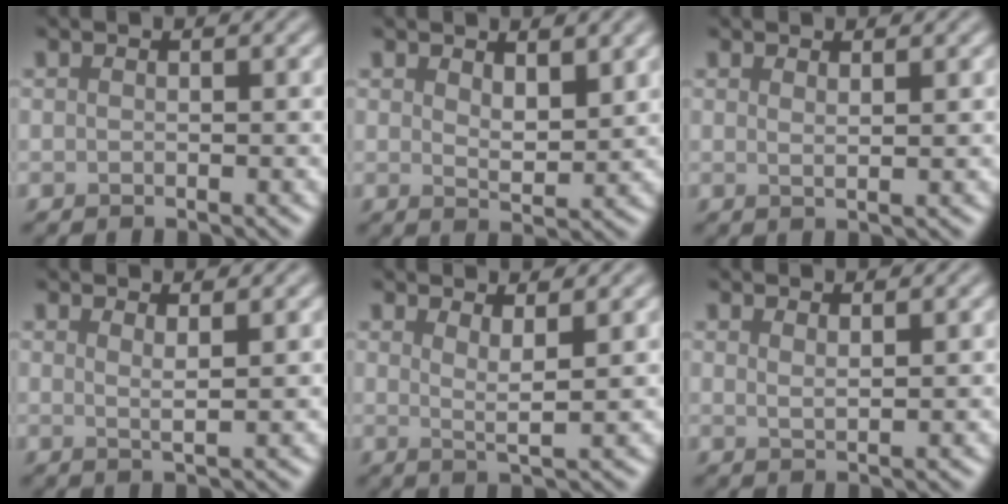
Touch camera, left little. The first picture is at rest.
{"total": 3.4, "force": [1.8, 1.4, 2.5], "torque": [-0.044, -0.006, 0.034]}
{"total": 1.2, "force": [0.8, 0.3, 0.8], "torque": [-0.009, 0.000, 0.012]}
{"total": 1.7, "force": [1.0, 0.4, 1.3], "torque": [-0.018, -0.001, 0.013]}
{"total": 2.5, "force": [1.4, 0.5, 2.0], "torque": [-0.029, -0.006, 0.022]}
{"total": 1.4, "force": [1.0, 0.3, 0.8], "torque": [-0.013, 0.000, 0.016]}